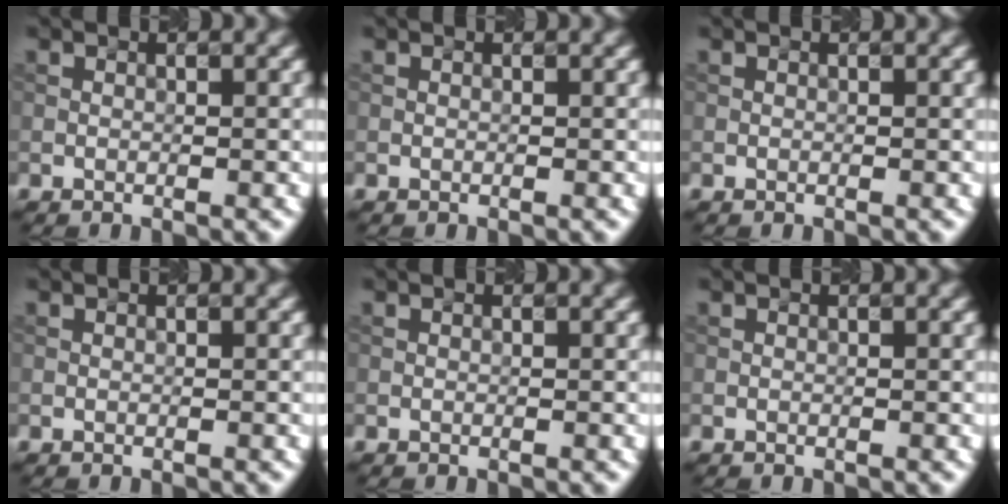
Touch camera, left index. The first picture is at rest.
{"total": 0.0}
{"total": 0.0}
{"total": 0.0}
{"total": 0.0}
{"total": 0.0}